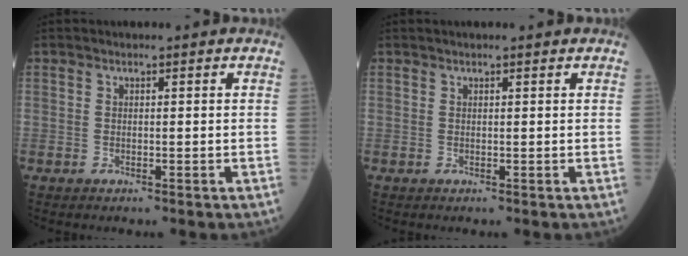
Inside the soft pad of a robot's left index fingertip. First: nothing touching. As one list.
[{"total": 1.5, "force": [1.3, 0.1, 0.8], "torque": [-0.009, 0.017, 0.020]}]